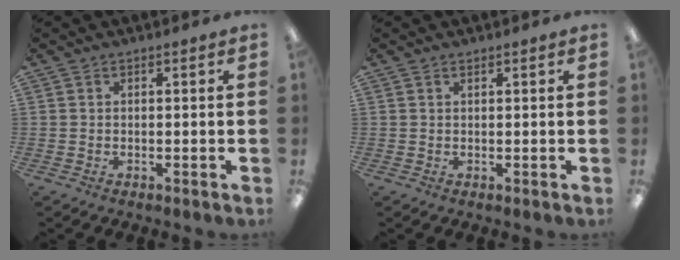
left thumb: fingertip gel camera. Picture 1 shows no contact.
{"total": 0.5, "force": [0.5, 0.1, 0.1], "torque": [-0.004, 0.000, 0.009]}